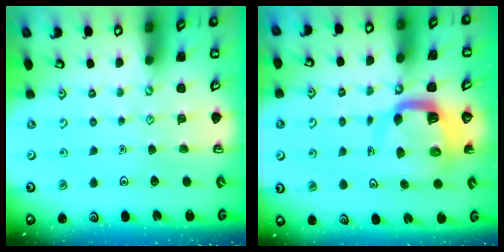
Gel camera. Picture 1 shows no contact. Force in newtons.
{"total": 7.6, "press": 7.5, "slide": 1.0}